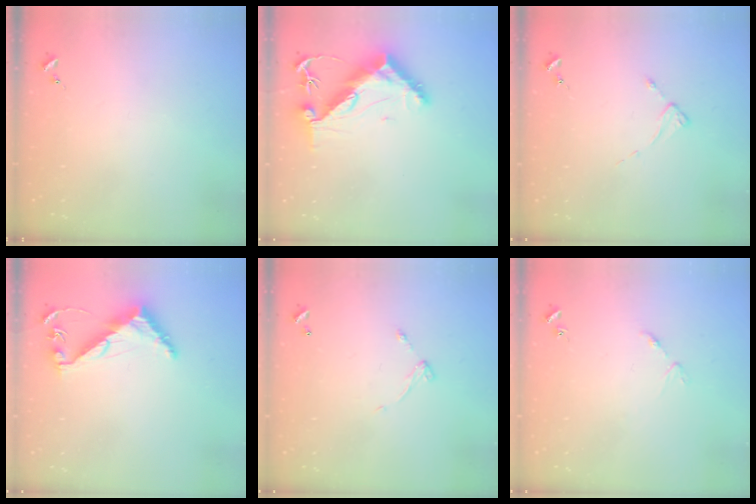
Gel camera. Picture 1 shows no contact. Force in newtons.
{"total": 11.0, "press": 10.9, "slide": 1.0}
{"total": 2.3, "press": 2.3, "slide": 0.3}
{"total": 7.3, "press": 7.3, "slide": 0.6}
{"total": 5.7, "press": 5.7, "slide": 0.5}
{"total": 3.8, "press": 3.8, "slide": 0.5}